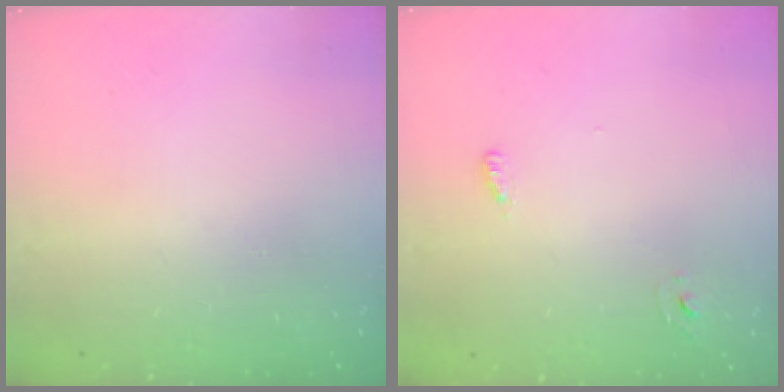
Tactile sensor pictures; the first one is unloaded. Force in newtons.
{"total": 2.6, "press": 2.5, "slide": 0.6}